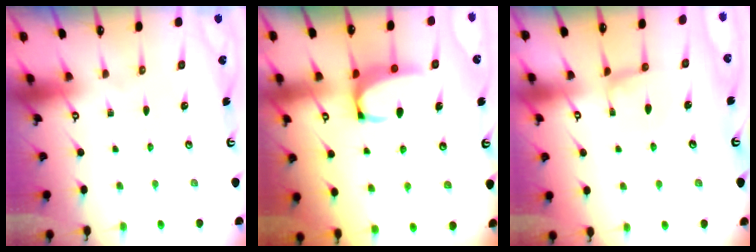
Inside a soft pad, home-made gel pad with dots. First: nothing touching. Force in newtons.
{"total": 2.5, "press": 2.4, "slide": 0.8}
{"total": 3.3, "press": 3.2, "slide": 0.9}